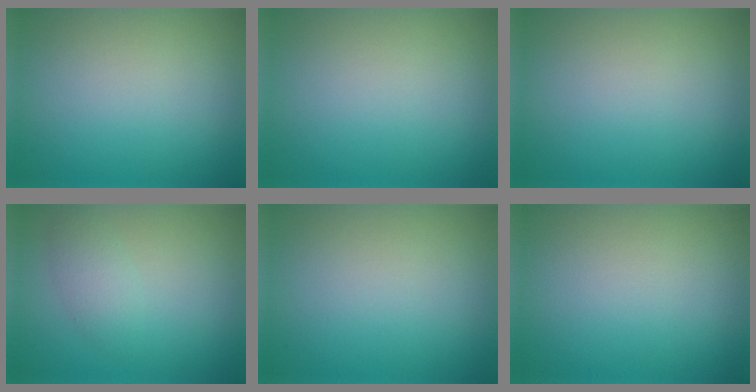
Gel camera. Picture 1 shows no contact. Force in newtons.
{"total": 0.0}
{"total": 0.0}
{"total": 1.8, "press": 1.8, "slide": 0.0}
{"total": 0.0}
{"total": 0.0}